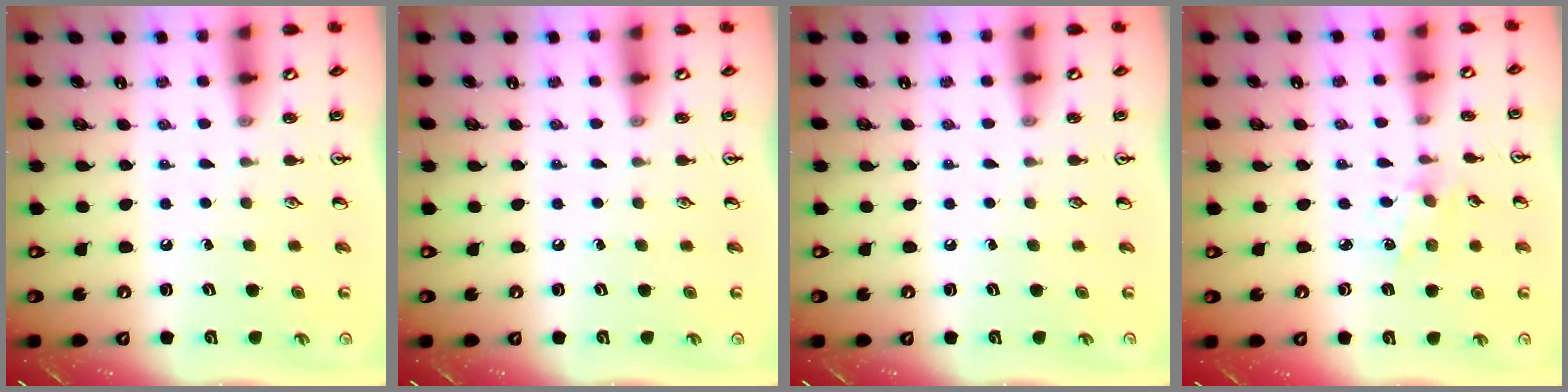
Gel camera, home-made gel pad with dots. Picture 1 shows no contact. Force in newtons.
{"total": 0.0}
{"total": 0.0}
{"total": 2.6, "press": 2.6, "slide": 0.4}